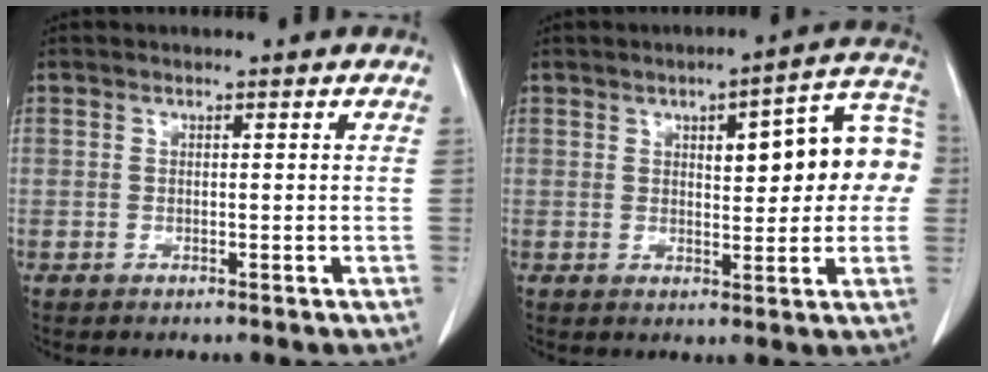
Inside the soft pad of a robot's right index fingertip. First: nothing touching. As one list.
[{"total": 12.4, "force": [1.9, 3.7, 11.7], "torque": [-0.144, 0.039, 0.025]}]